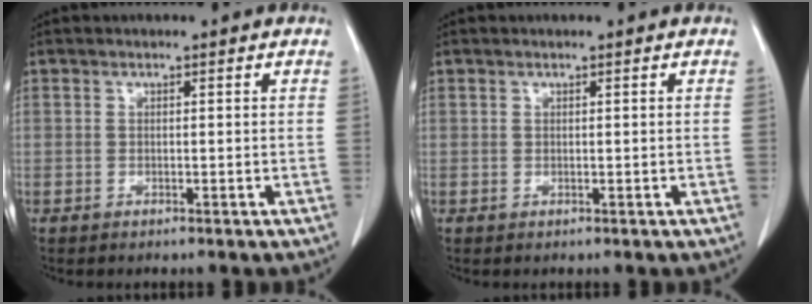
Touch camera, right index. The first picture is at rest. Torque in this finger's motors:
{"motor_torque": [0.00, 0.00, 0.01, 0.00]}